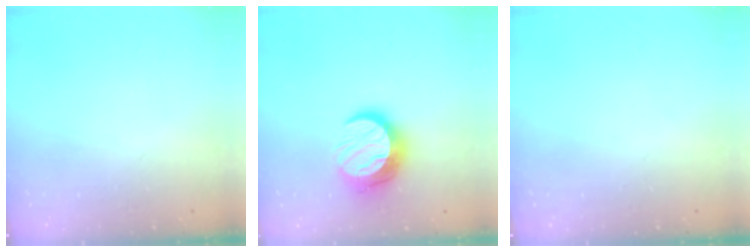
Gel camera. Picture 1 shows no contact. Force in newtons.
{"total": 12.4, "press": 12.3, "slide": 1.0}
{"total": 0.0}